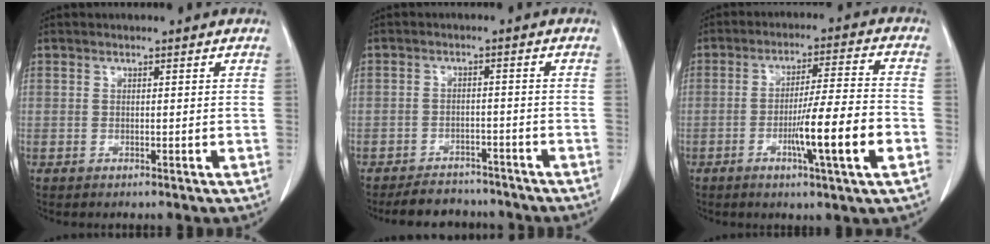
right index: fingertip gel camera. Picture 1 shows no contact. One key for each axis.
{"total": 6.7, "fx": -6.0, "fy": 2.8, "fz": 0.9, "tx": -0.005, "ty": 0.002, "tz": -0.086}
{"total": 11.4, "fx": -3.8, "fy": -0.4, "fz": 10.8, "tx": -0.177, "ty": -0.008, "tz": -0.064}